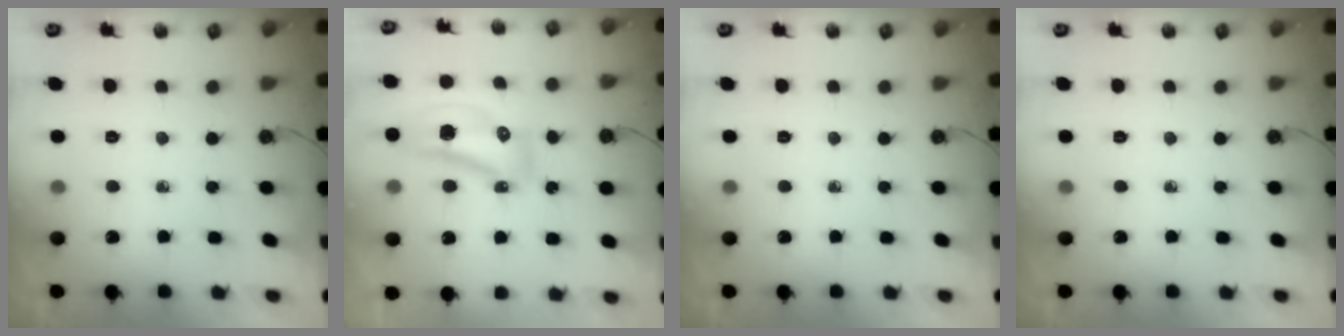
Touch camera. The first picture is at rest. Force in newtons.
{"total": 9.6, "press": 9.5, "slide": 0.9}
{"total": 0.0}
{"total": 0.0}